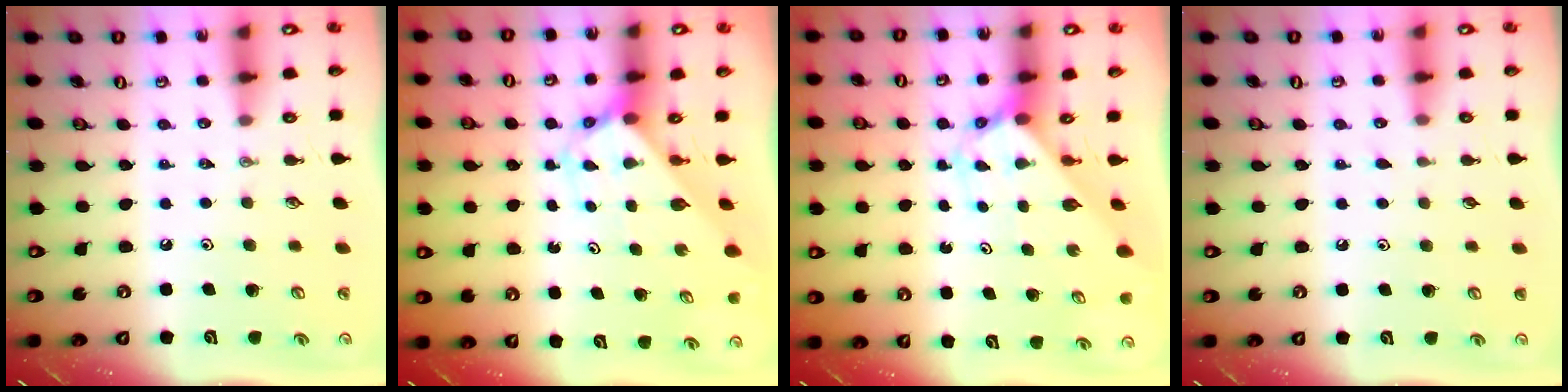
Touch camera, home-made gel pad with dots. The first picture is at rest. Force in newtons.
{"total": 2.7, "press": 2.7, "slide": 0.2}
{"total": 2.4, "press": 2.4, "slide": 0.2}
{"total": 1.4, "press": 1.4, "slide": 0.2}